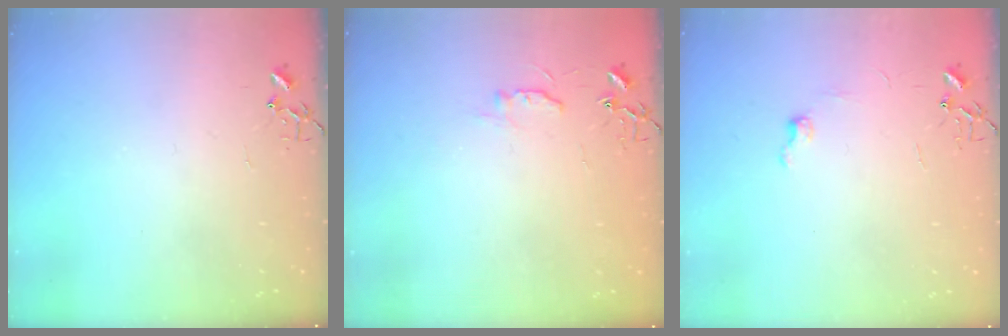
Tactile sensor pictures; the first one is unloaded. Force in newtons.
{"total": 5.6, "press": 5.6, "slide": 0.7}
{"total": 5.8, "press": 5.7, "slide": 0.7}